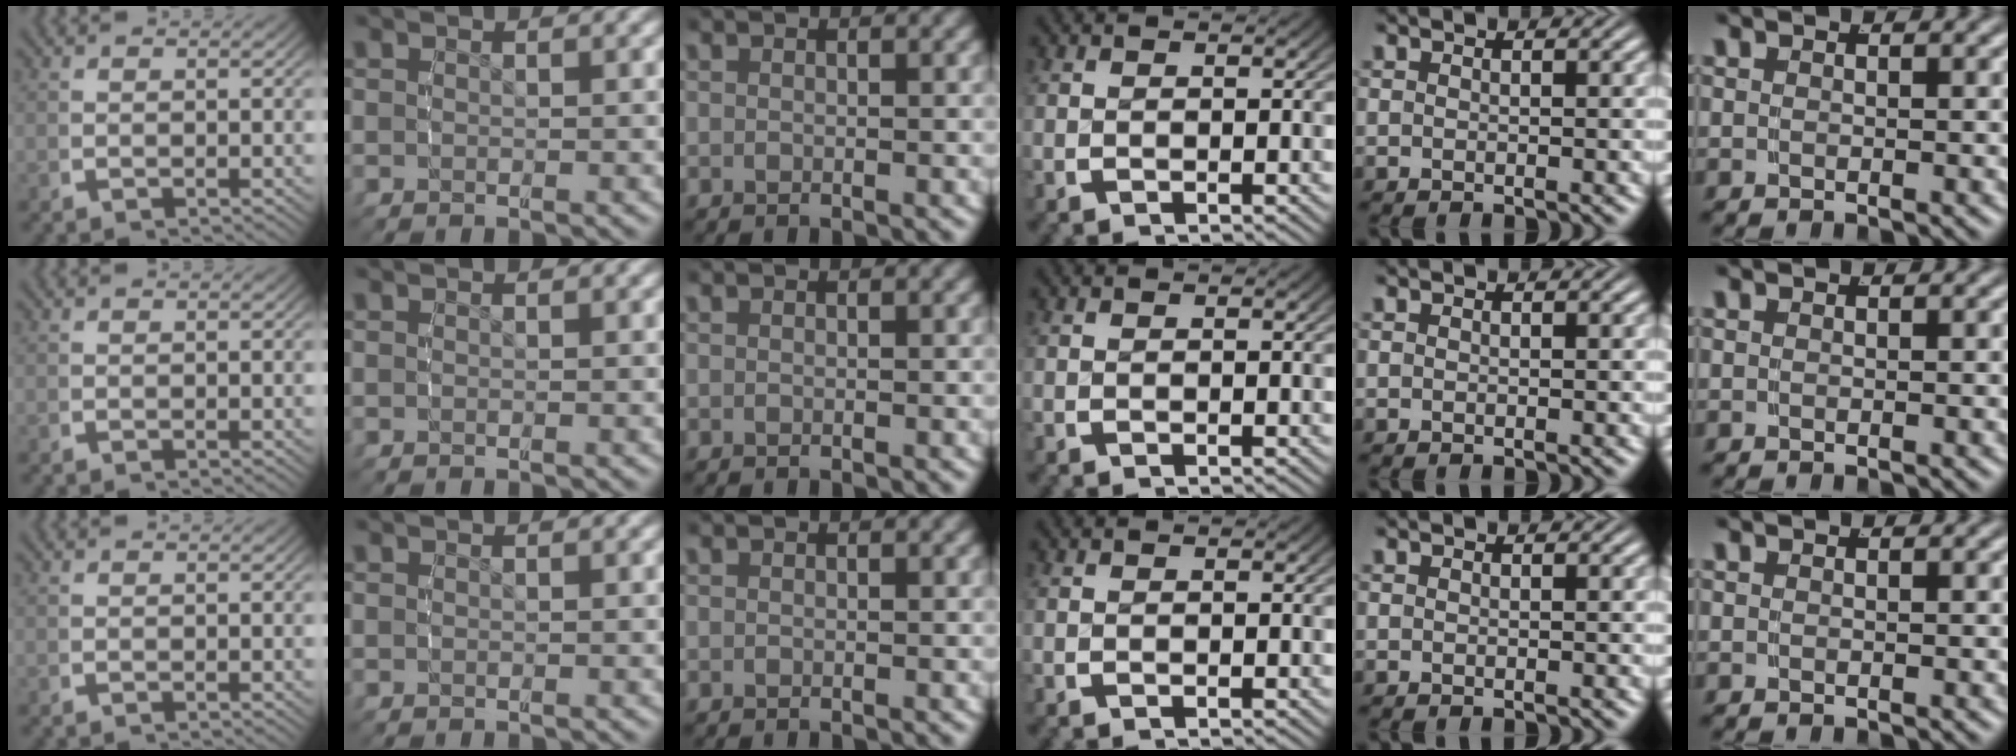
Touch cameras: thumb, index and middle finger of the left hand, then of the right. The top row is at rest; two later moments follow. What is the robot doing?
{"motion": "reach", "object": "coat"}